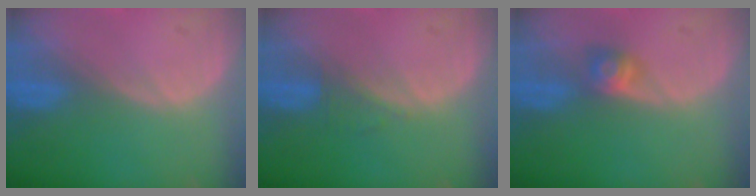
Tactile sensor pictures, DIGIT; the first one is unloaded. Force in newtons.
{"total": 1.2, "press": 1.2, "slide": 0.1}
{"total": 2.8, "press": 2.5, "slide": 1.3}